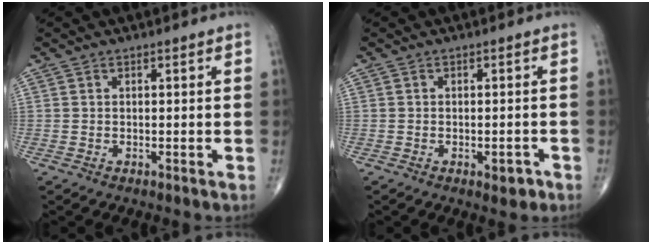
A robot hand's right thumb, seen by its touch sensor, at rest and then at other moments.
{"total": 2.5, "force": [-1.3, 1.2, 1.8], "torque": [-0.014, 0.005, -0.014]}